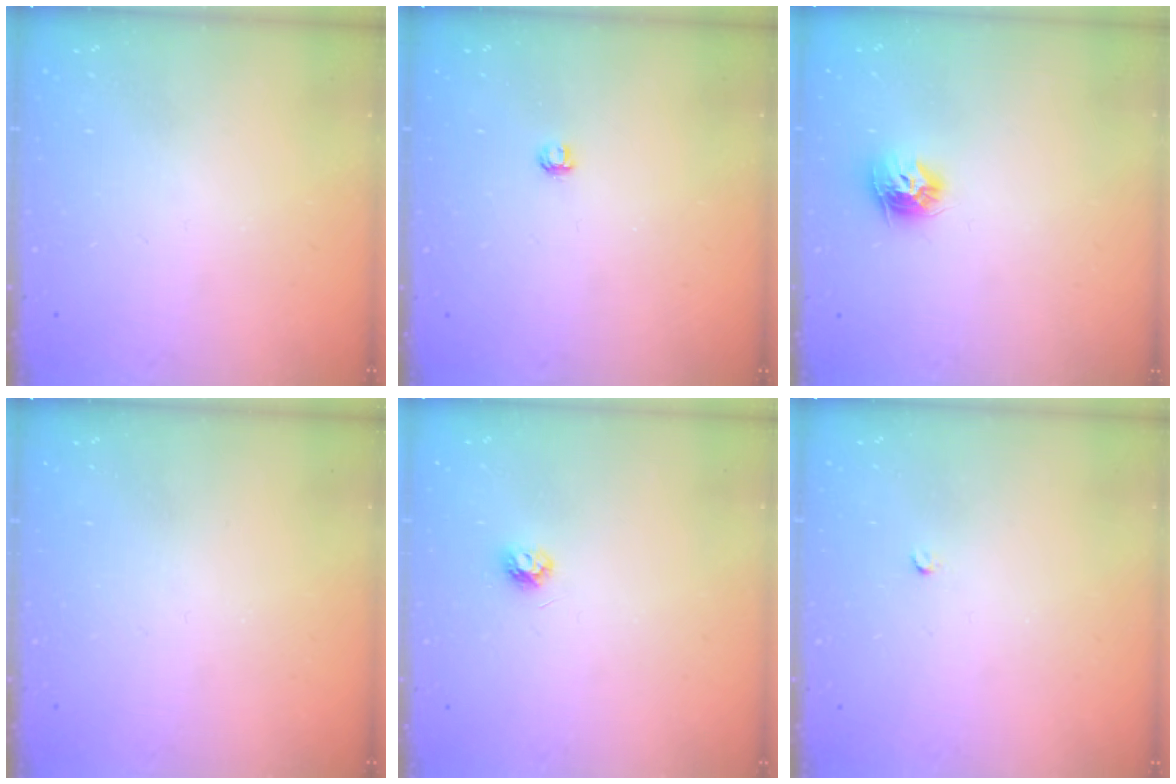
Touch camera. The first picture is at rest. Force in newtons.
{"total": 2.8, "press": 2.8, "slide": 0.3}
{"total": 8.7, "press": 8.7, "slide": 0.3}
{"total": 0.0}
{"total": 3.8, "press": 3.8, "slide": 0.5}
{"total": 2.0, "press": 2.0, "slide": 0.3}